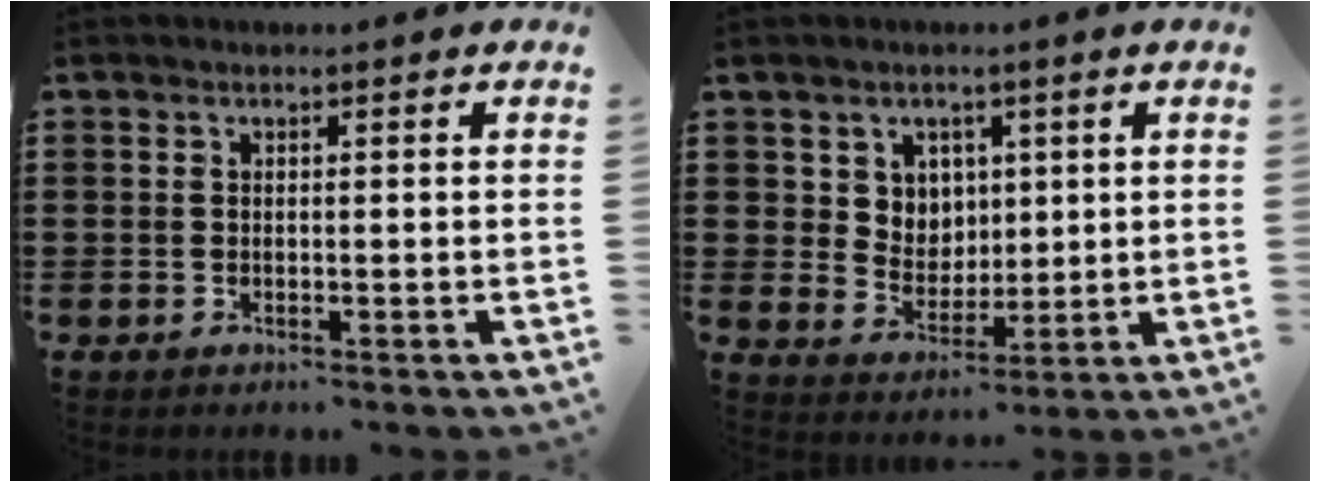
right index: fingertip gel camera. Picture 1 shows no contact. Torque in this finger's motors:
{"motor_torque": [0.19, 0.35, 0.05, 0.05]}